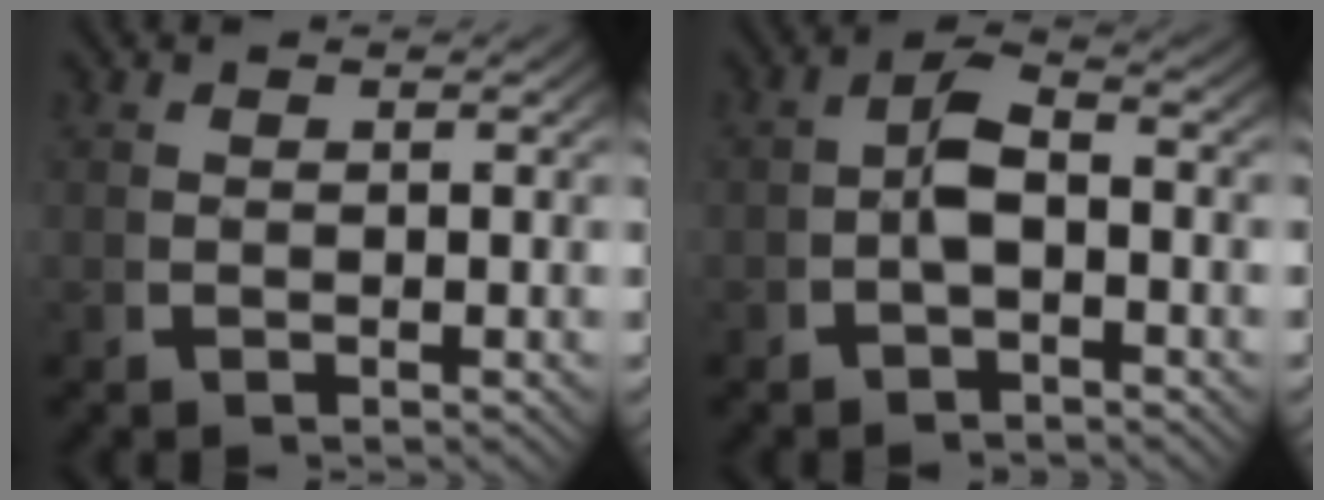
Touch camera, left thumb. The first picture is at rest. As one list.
[{"total": 3.5, "force": [-0.9, 2.1, 2.7], "torque": [-0.052, -0.006, -0.019]}]